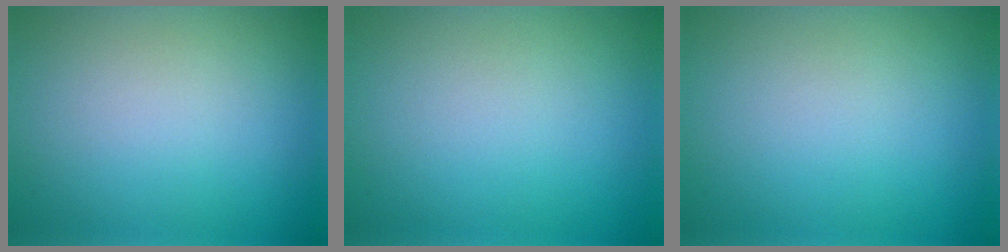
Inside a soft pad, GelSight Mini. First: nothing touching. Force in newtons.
{"total": 0.0}
{"total": 0.0}